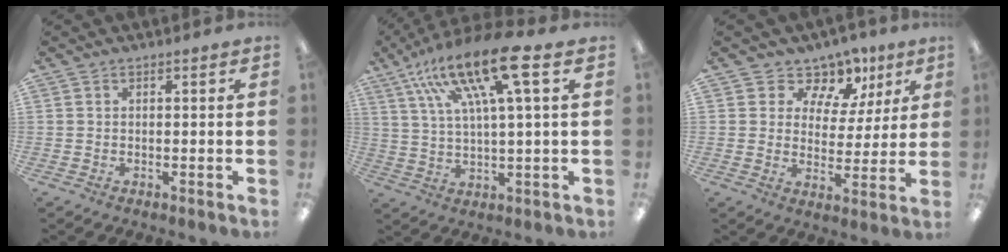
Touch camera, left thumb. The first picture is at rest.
{"total": 17.9, "force": [9.5, 4.5, 14.5], "torque": [-0.282, -0.038, 0.149]}
{"total": 9.4, "force": [6.3, 6.6, 2.4], "torque": [-0.039, -0.045, 0.116]}